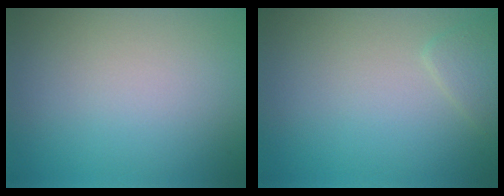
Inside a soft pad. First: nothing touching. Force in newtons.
{"total": 1.2, "press": 1.2, "slide": 0.1}